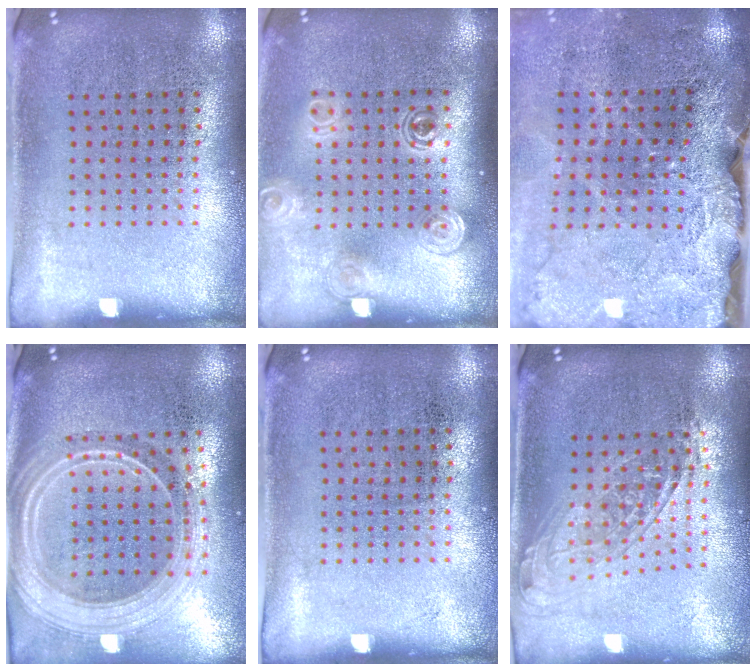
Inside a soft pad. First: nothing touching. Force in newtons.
{"total": 1.6, "press": 1.3, "slide": 0.9}
{"total": 4.0, "press": 3.3, "slide": 2.4}
{"total": 2.6, "press": 2.2, "slide": 1.4}
{"total": 0.0}
{"total": 1.6, "press": 1.3, "slide": 0.9}